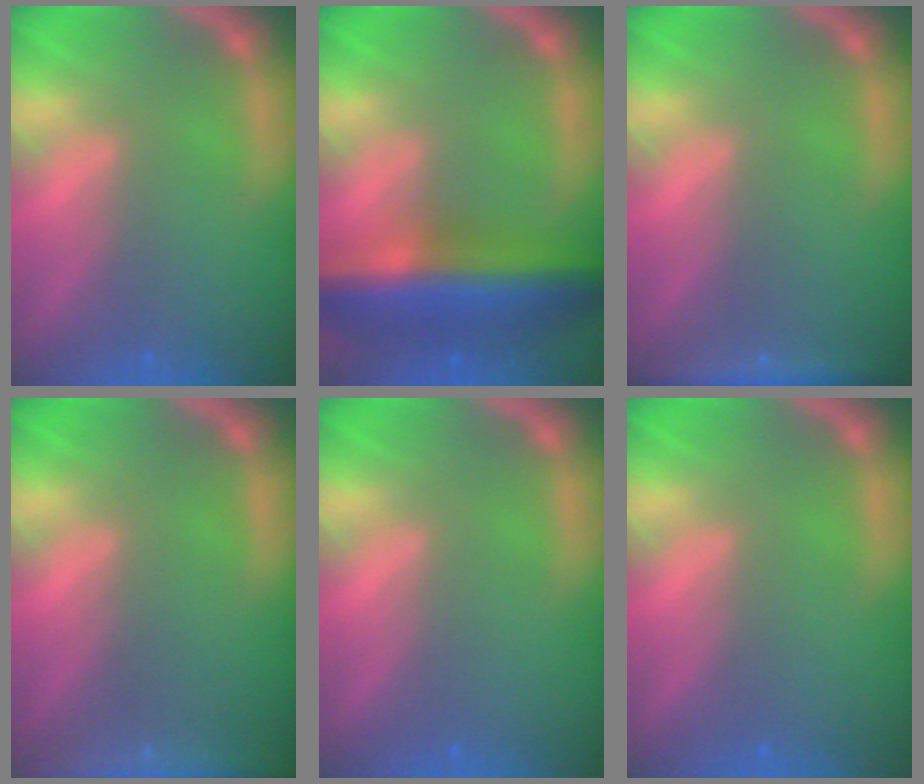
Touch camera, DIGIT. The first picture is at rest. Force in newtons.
{"total": 9.5}
{"total": 3.5}
{"total": 7.4}
{"total": 0.0}
{"total": 0.0}